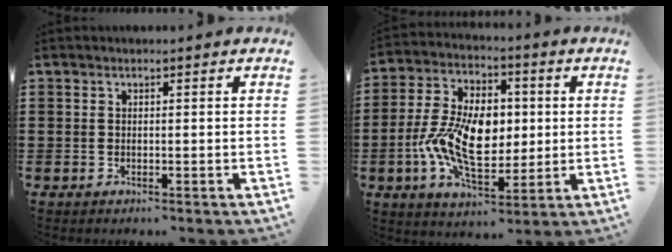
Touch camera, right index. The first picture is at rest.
{"total": 12.4, "force": [-0.7, 7.6, 9.8], "torque": [-0.211, 0.006, -0.014]}